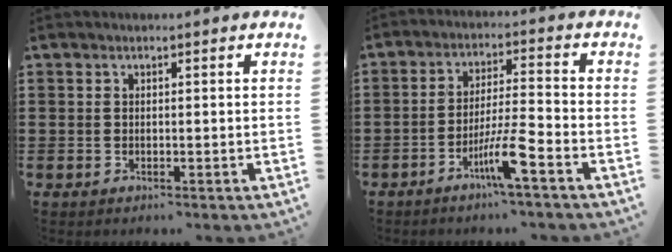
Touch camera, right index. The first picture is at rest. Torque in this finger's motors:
{"motor_torque": [2.14, 0.00, 0.77, 0.20]}